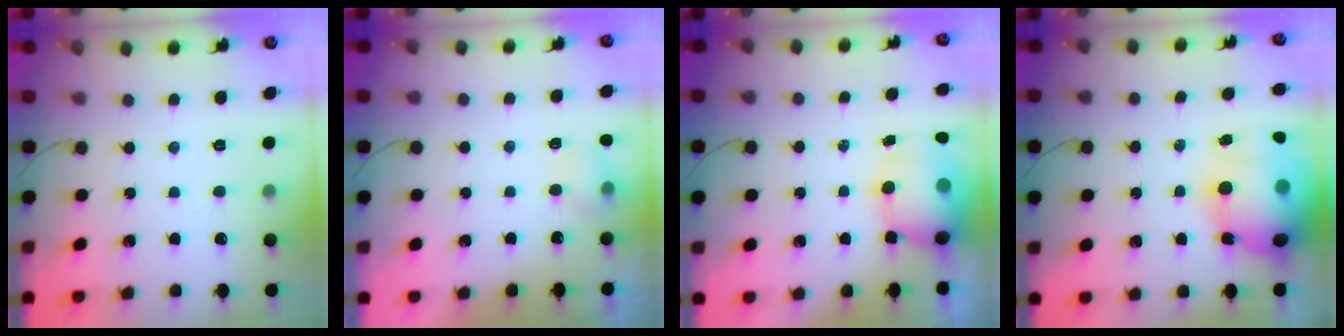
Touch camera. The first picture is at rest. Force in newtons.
{"total": 4.7, "press": 4.5, "slide": 1.4}
{"total": 11.6, "press": 11.1, "slide": 3.1}
{"total": 21.5, "press": 20.9, "slide": 4.9}